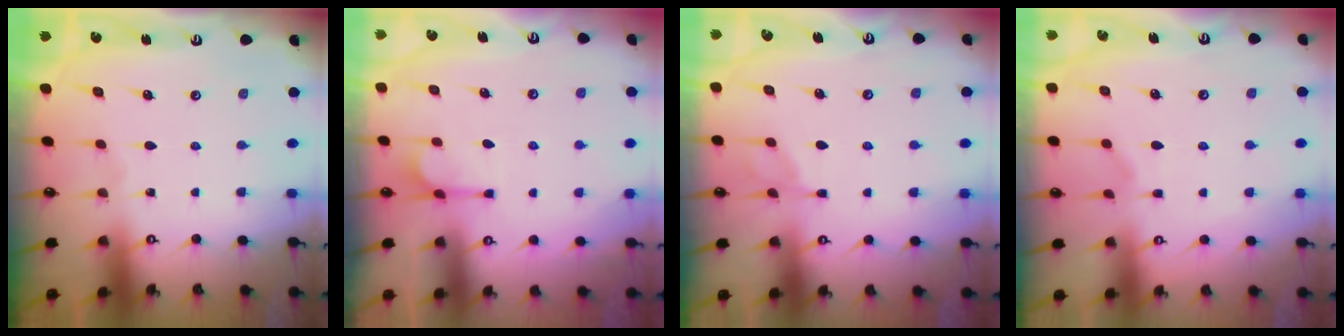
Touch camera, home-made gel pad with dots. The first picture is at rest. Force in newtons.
{"total": 2.2, "press": 1.8, "slide": 1.2}
{"total": 5.5, "press": 5.5, "slide": 0.7}
{"total": 1.6, "press": 1.3, "slide": 0.9}